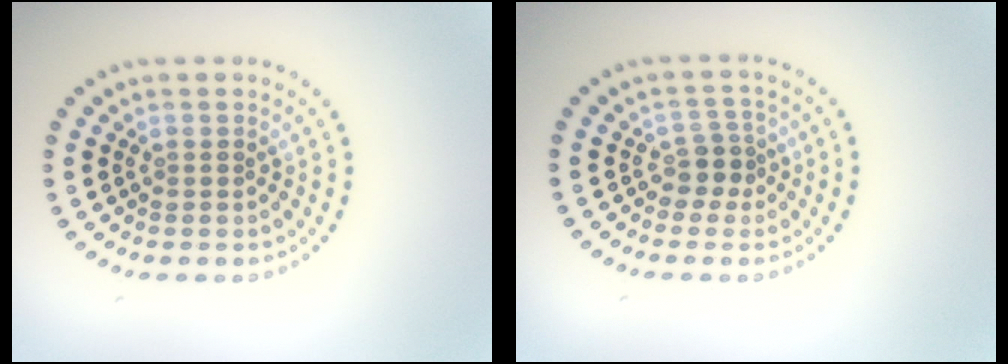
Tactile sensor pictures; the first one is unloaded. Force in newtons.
{"total": 2.0, "press": 1.6, "slide": 1.2}